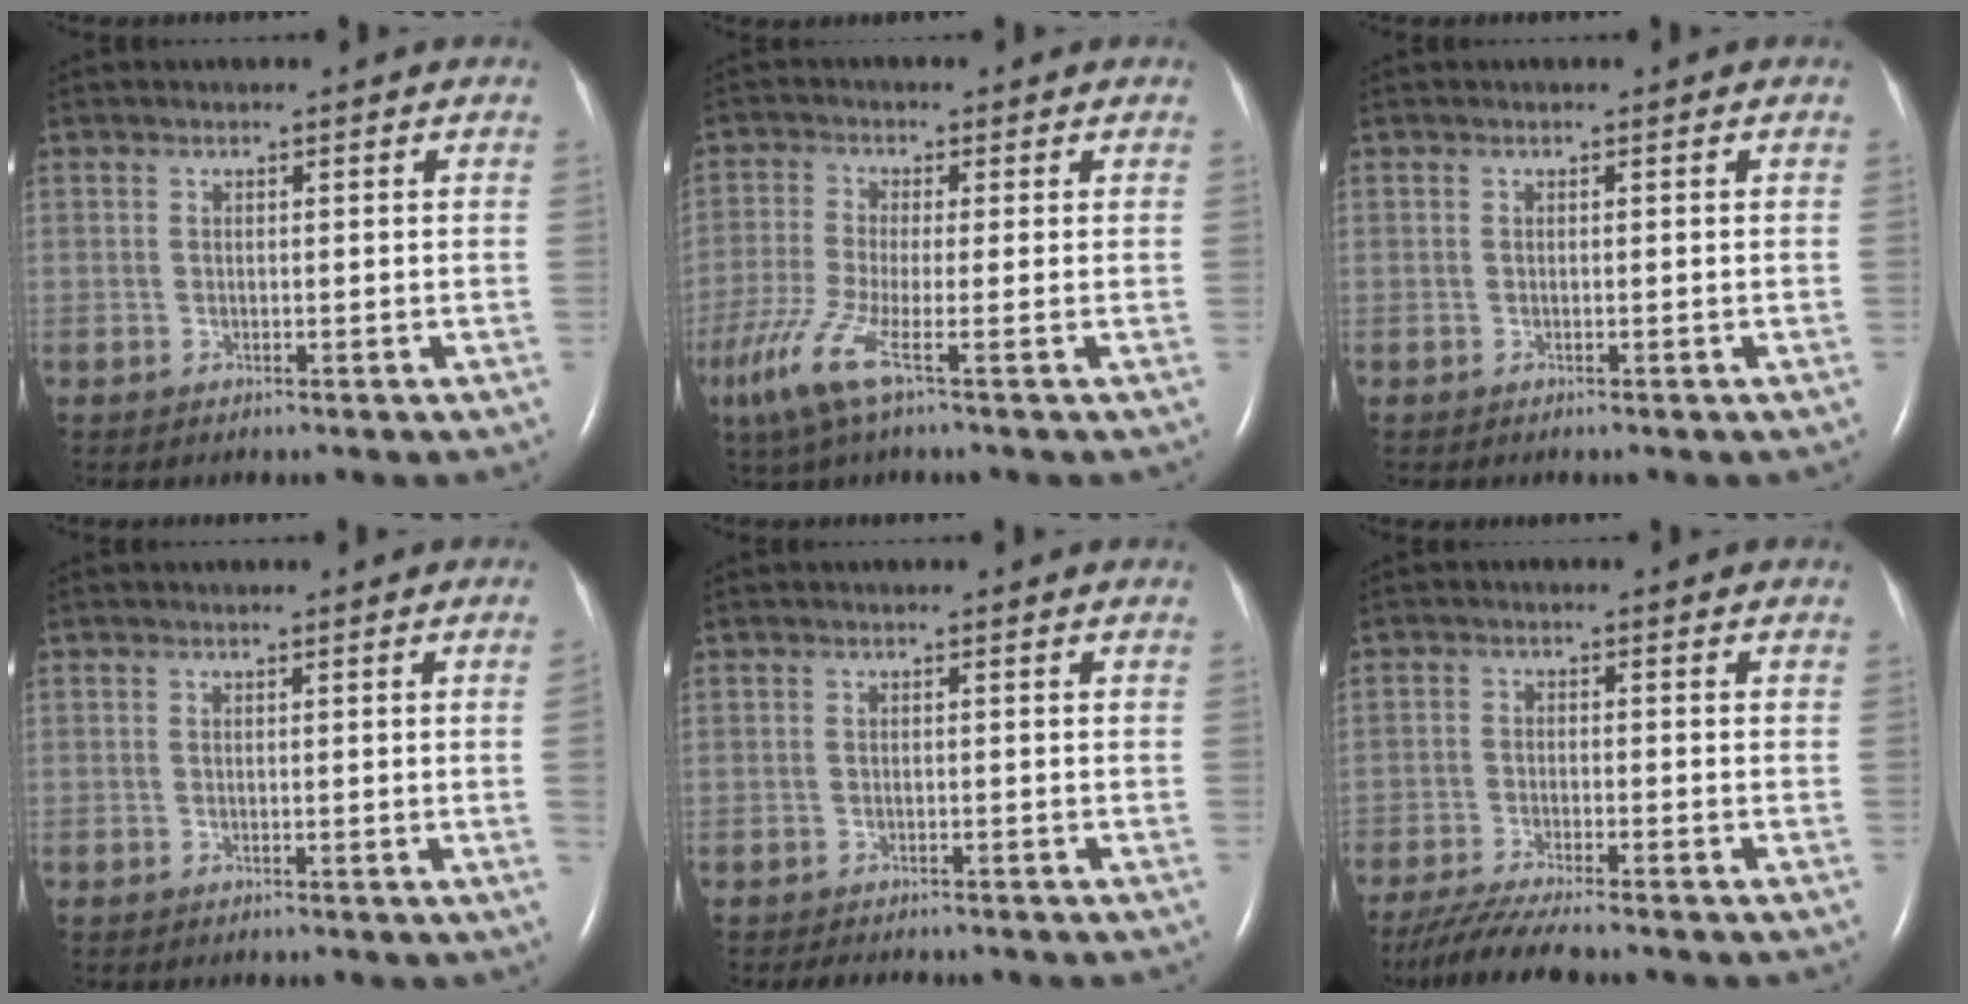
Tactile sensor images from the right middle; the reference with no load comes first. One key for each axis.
{"total": 7.0, "fx": -3.4, "fy": 0.0, "fz": 6.1, "tx": -0.144, "ty": -0.025, "tz": -0.073}
{"total": 0.0}
{"total": 1.7, "fx": -0.2, "fy": -0.8, "fz": 1.5, "tx": -0.018, "ty": -0.001, "tz": -0.002}
{"total": 3.7, "fx": -3.1, "fy": 1.2, "fz": 1.5, "tx": -0.026, "ty": -0.008, "tz": -0.037}
{"total": 7.7, "fx": -6.6, "fy": -0.1, "fz": 3.9, "tx": -0.065, "ty": -0.025, "tz": -0.113}